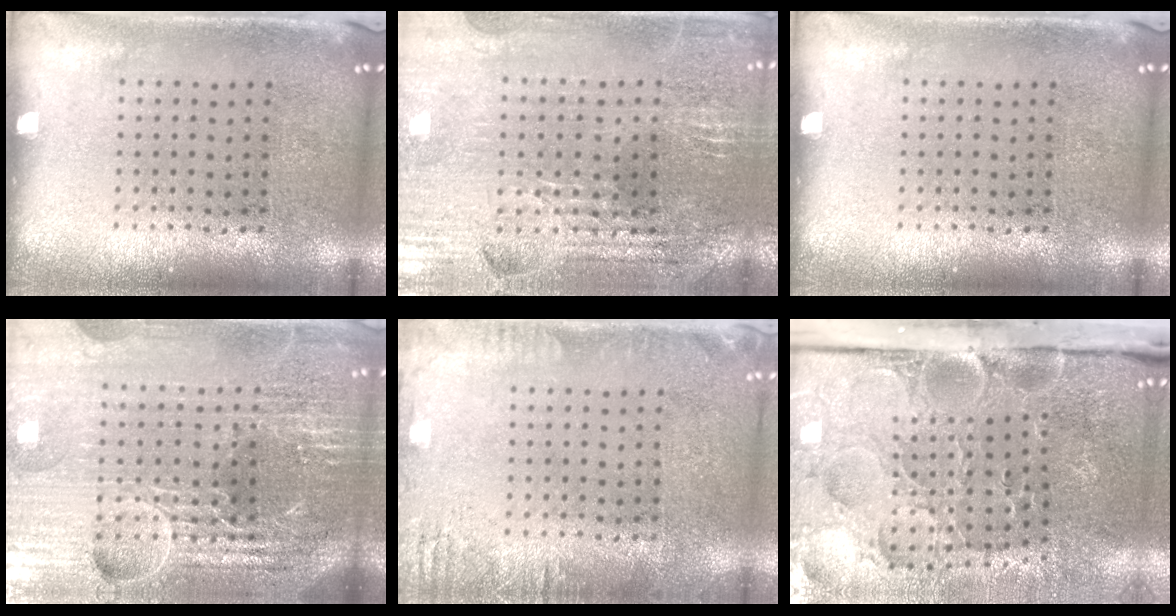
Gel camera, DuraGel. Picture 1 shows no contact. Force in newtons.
{"total": 2.9, "press": 2.9, "slide": 0.6}
{"total": 0.0}
{"total": 6.4, "press": 5.6, "slide": 3.0}
{"total": 1.9, "press": 1.9, "slide": 0.3}
{"total": 5.3, "press": 4.2, "slide": 3.3}